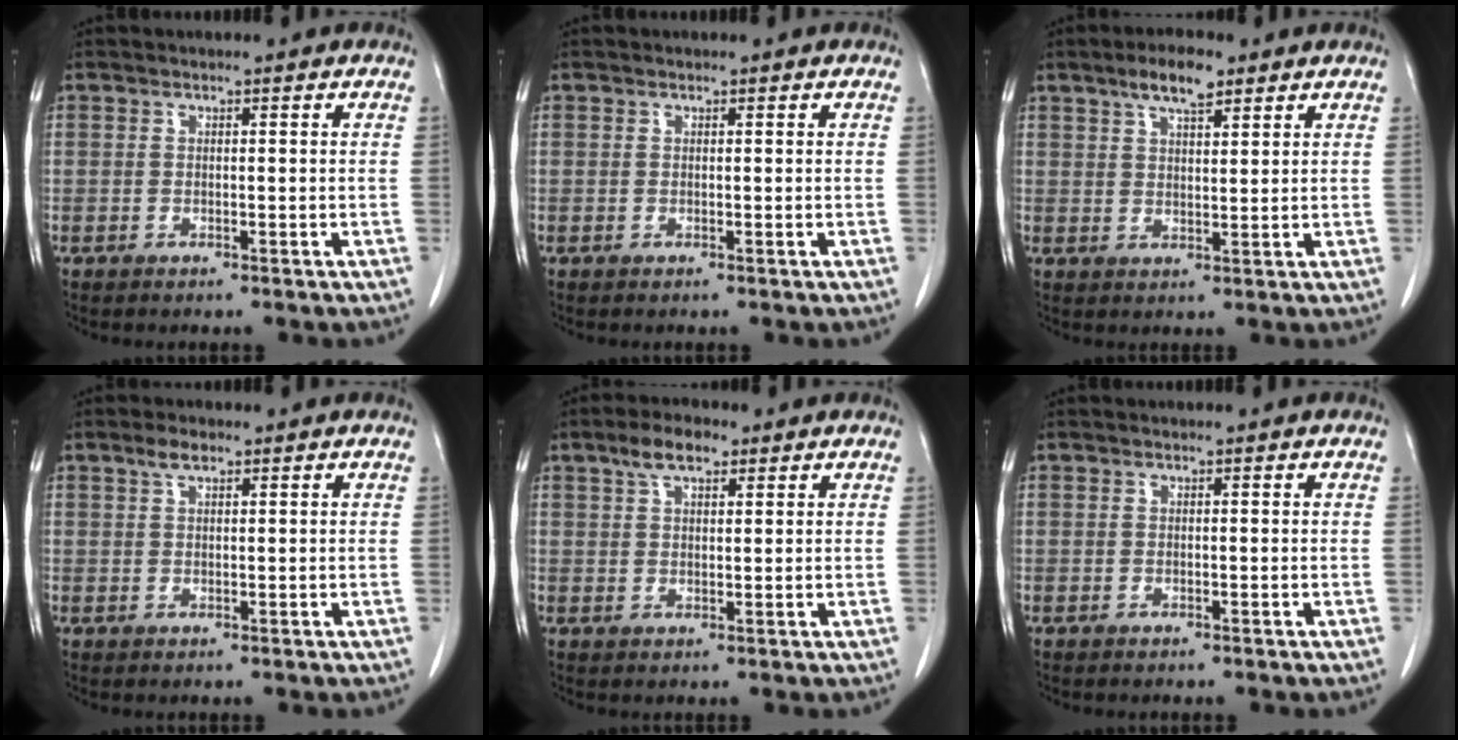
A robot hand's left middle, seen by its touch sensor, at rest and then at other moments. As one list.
[{"total": 0.0}, {"total": 5.6, "force": [3.7, 1.5, 3.8], "torque": [-0.072, 0.007, 0.063]}, {"total": 2.1, "force": [1.4, 0.8, 1.4], "torque": [-0.030, 0.006, 0.028]}, {"total": 4.8, "force": [3.0, 2.0, 3.2], "torque": [-0.065, 0.014, 0.056]}, {"total": 0.0}]